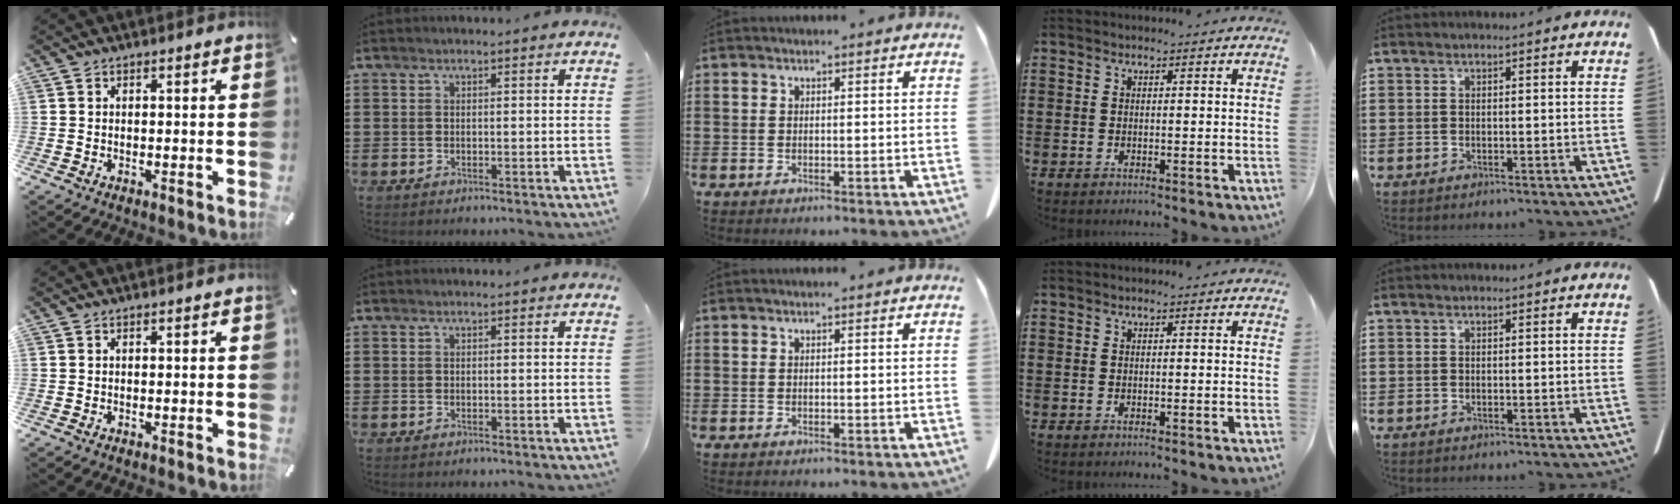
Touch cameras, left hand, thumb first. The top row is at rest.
{}